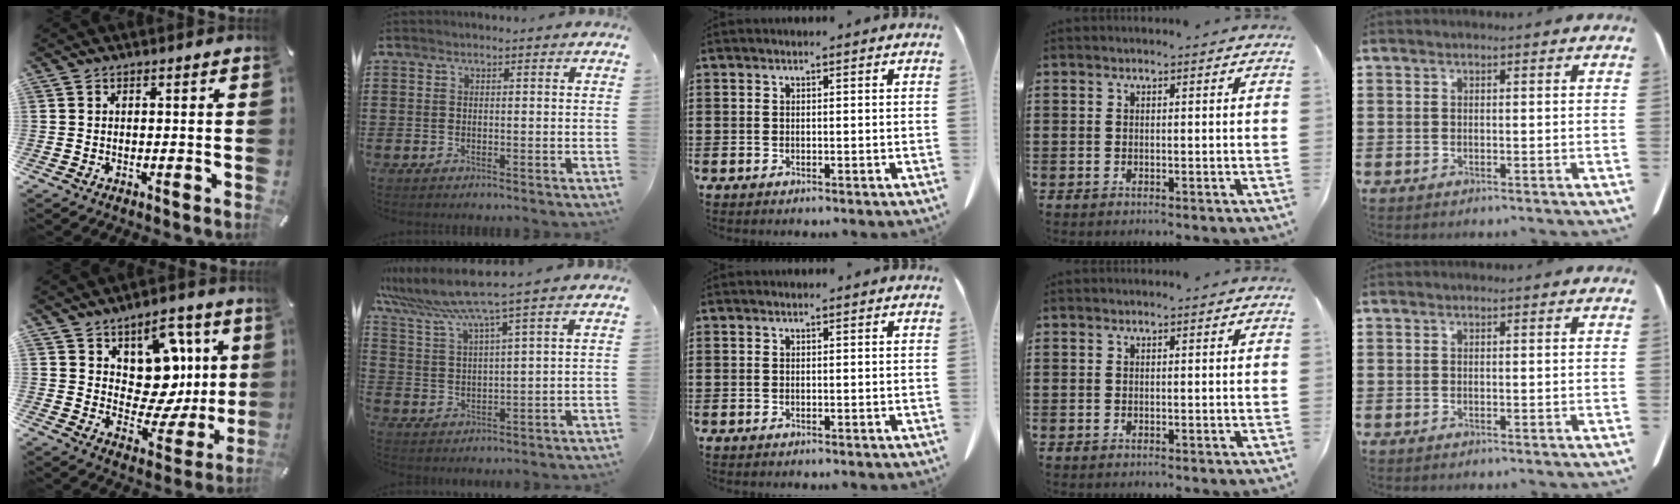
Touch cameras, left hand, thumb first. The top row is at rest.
{"thumb": {"total": 12.6, "force": [4.7, 10.3, 5.7], "torque": [-0.065, -0.054, 0.092]}, "index": {"total": 7.3, "force": [6.0, -0.8, 4.0], "torque": [-0.099, -0.033, 0.102]}}